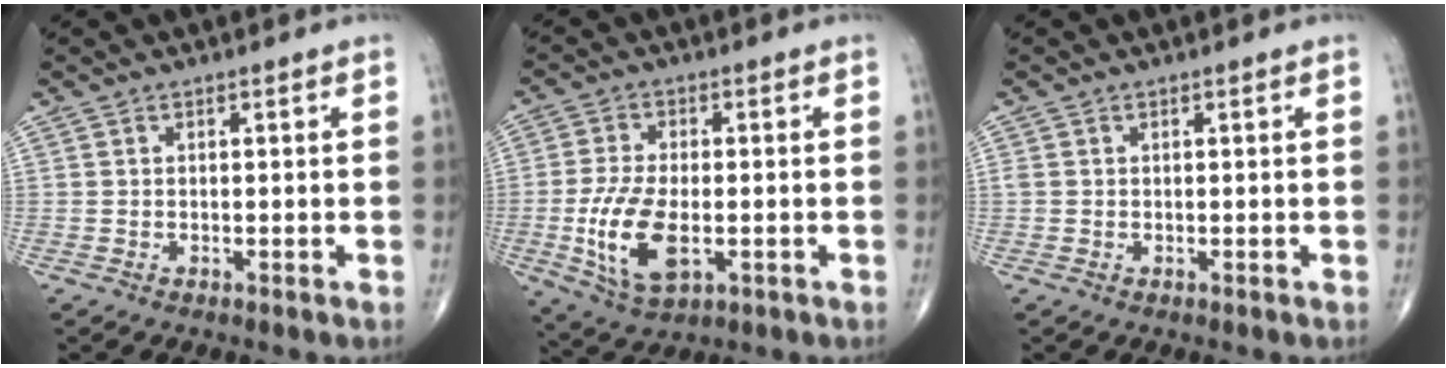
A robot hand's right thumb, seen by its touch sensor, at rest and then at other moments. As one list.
[{"total": 11.7, "force": [-2.5, 5.8, 9.8], "torque": [-0.198, -0.005, -0.039]}, {"total": 0.7, "force": [0.1, 0.6, 0.3], "torque": [-0.003, 0.005, 0.003]}]